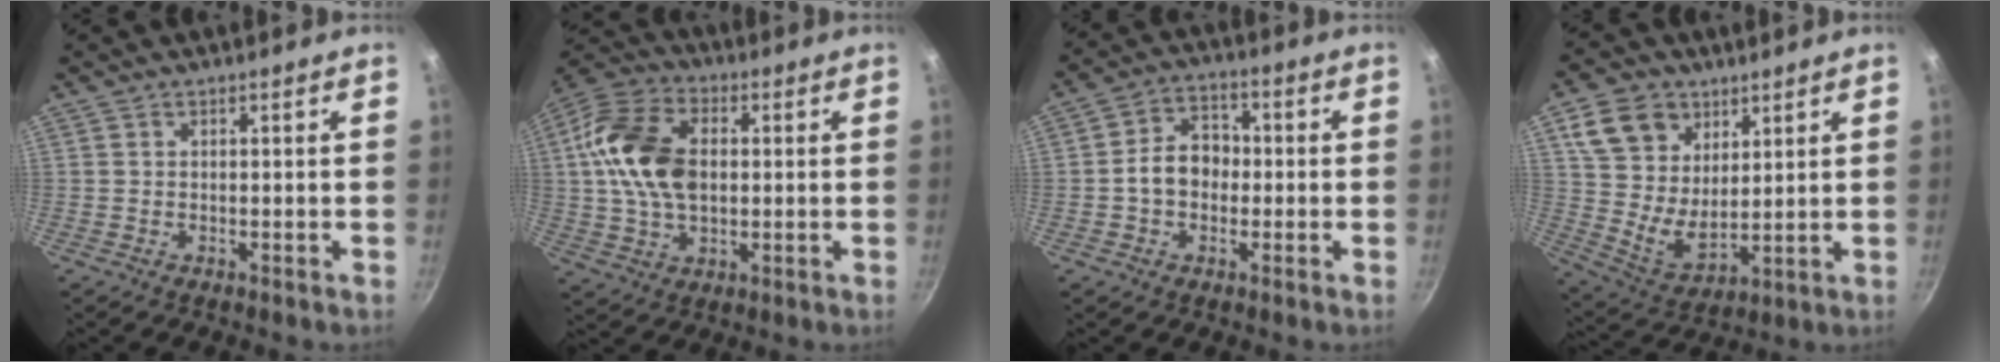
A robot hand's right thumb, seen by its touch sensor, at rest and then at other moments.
{"total": 16.4, "force": [1.5, 10.7, 12.3], "torque": [-0.216, 0.019, 0.014]}
{"total": 7.8, "force": [-0.9, 6.0, 4.9], "torque": [-0.051, 0.026, -0.025]}
{"total": 13.4, "force": [6.4, 9.7, 6.7], "torque": [-0.101, -0.019, 0.130]}